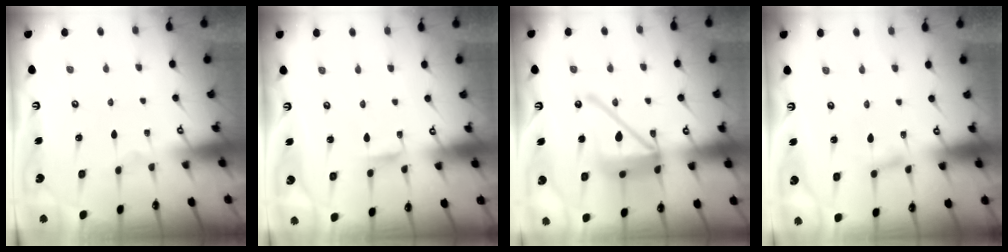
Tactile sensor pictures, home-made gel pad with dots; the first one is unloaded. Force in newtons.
{"total": 2.5, "press": 2.5, "slide": 0.3}
{"total": 16.8, "press": 16.7, "slide": 1.9}
{"total": 2.9, "press": 2.9, "slide": 0.3}